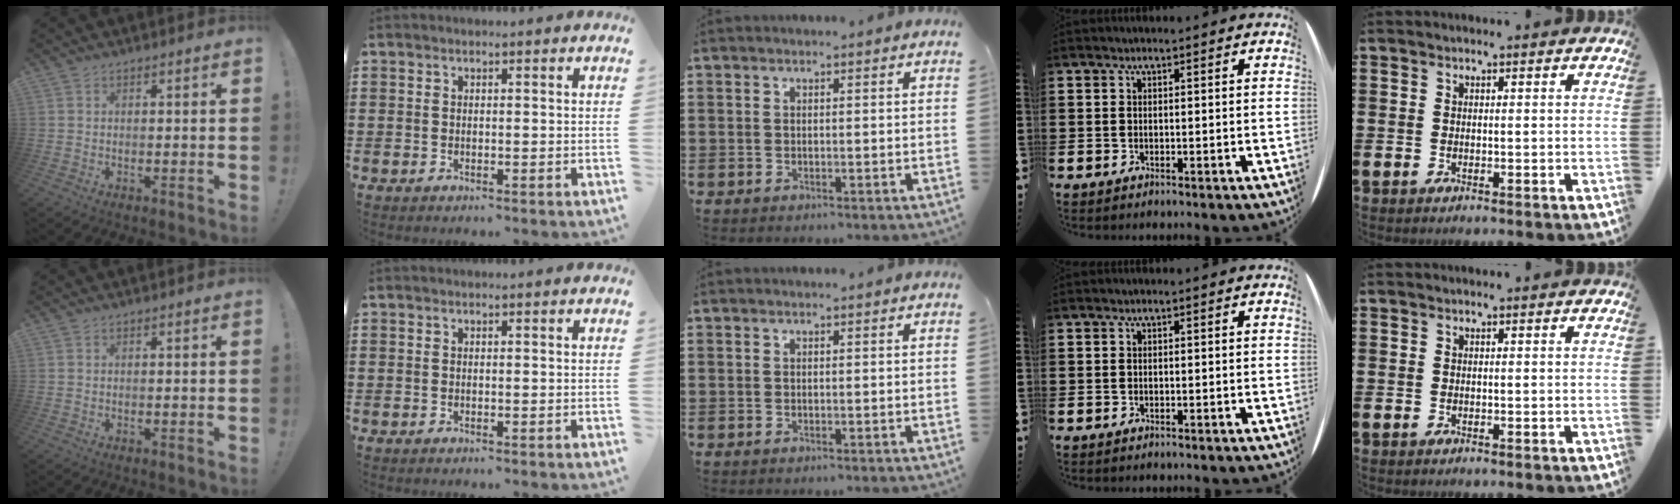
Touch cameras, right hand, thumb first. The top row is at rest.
{}